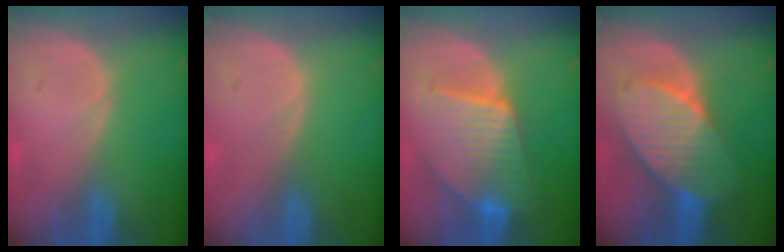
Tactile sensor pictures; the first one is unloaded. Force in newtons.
{"total": 0.0}
{"total": 9.5, "press": 9.5, "slide": 0.8}
{"total": 8.8, "press": 8.8, "slide": 0.3}